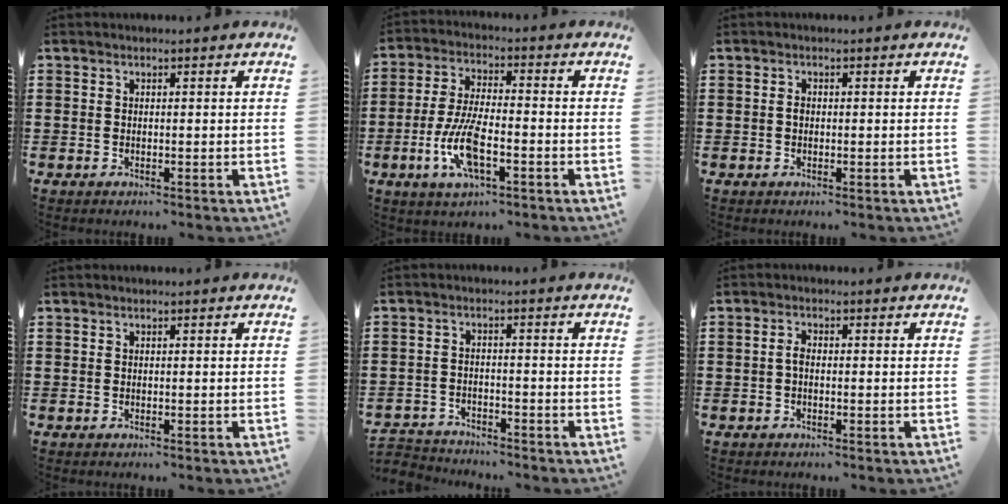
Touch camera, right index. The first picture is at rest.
{"total": 9.2, "force": [-3.2, 3.0, 8.0], "torque": [-0.176, -0.011, -0.059]}
{"total": 0.9, "force": [-0.1, 0.6, 0.7], "torque": [-0.015, 0.002, -0.002]}
{"total": 0.0}
{"total": 2.8, "force": [-2.7, 0.5, -0.4], "torque": [-0.003, 0.000, -0.061]}
{"total": 1.7, "force": [-0.3, 0.8, 1.5], "torque": [-0.037, -0.001, -0.009]}